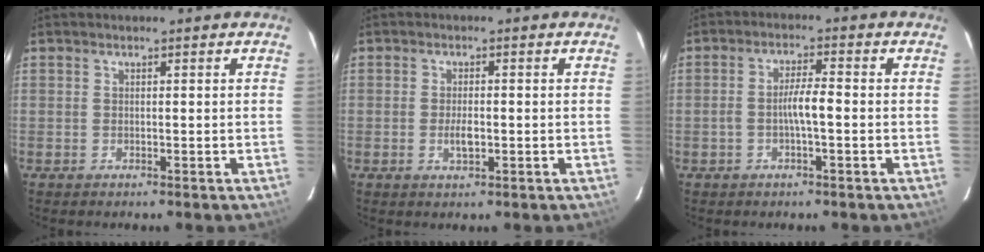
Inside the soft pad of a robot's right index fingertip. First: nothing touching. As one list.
[{"total": 2.6, "force": [-0.7, 0.9, 2.4], "torque": [-0.048, 0.000, -0.009]}, {"total": 4.0, "force": [-0.8, 0.6, 3.9], "torque": [-0.070, 0.010, -0.013]}]